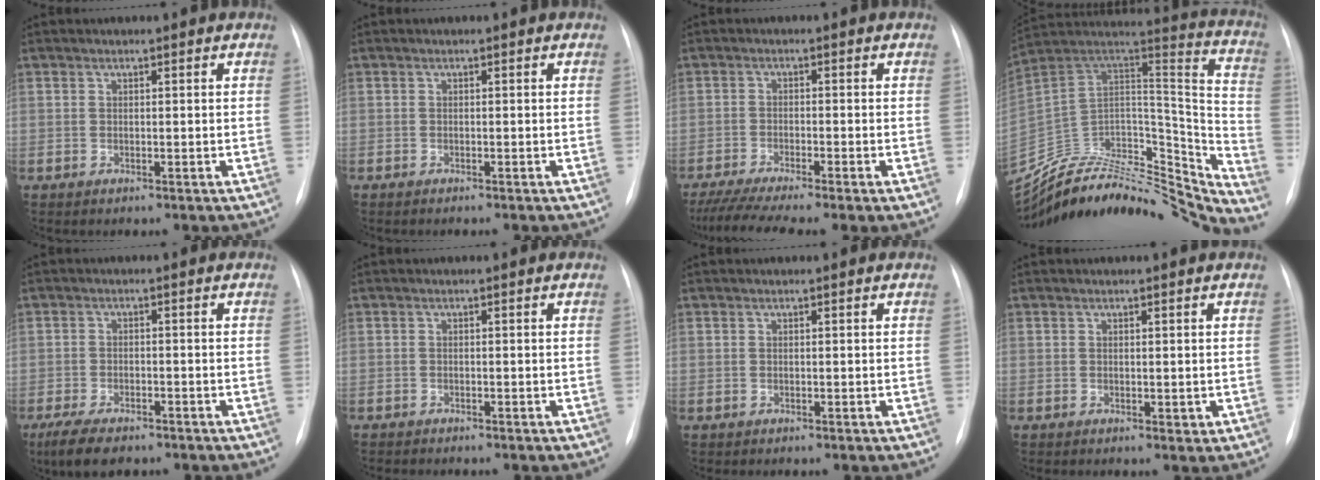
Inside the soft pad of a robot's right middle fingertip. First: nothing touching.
{"total": 0.9, "force": [-0.8, 0.0, 0.5], "torque": [-0.009, -0.004, -0.010]}
{"total": 9.2, "force": [-7.3, 0.1, 5.6], "torque": [-0.094, -0.016, -0.119]}
{"total": 30.3, "force": [-28.3, 5.6, 9.0], "torque": [-0.126, 0.019, -0.430]}
{"total": 7.1, "force": [-5.2, 2.5, 4.1], "torque": [-0.076, -0.012, -0.082]}
{"total": 1.6, "force": [-1.5, 0.3, 0.5], "torque": [-0.008, -0.004, -0.020]}
{"total": 0.0}
{"total": 0.9, "force": [0.1, 0.6, 0.6], "torque": [-0.006, -0.002, 0.004]}